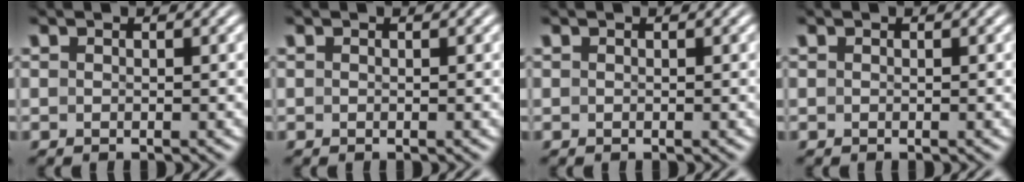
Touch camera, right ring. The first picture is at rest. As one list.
[{"total": 0.0}, {"total": 0.0}, {"total": 0.0}]